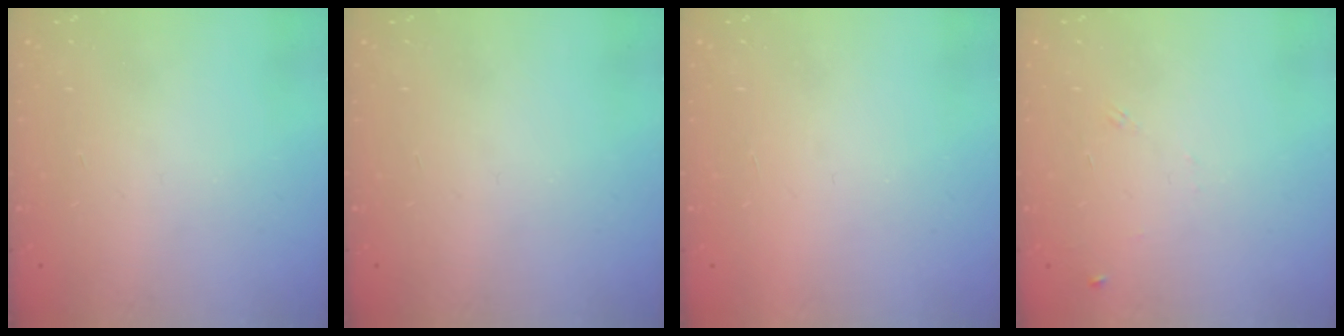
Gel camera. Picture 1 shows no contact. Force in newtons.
{"total": 0.0}
{"total": 1.6, "press": 1.6, "slide": 0.1}
{"total": 5.7, "press": 5.6, "slide": 0.7}